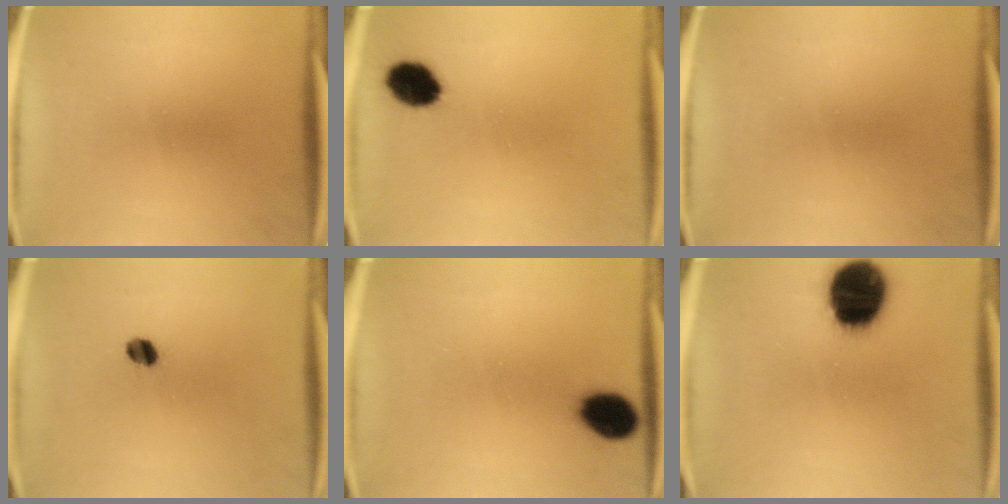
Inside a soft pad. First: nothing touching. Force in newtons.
{"total": 7.0}
{"total": 0.0}
{"total": 3.2}
{"total": 7.8}
{"total": 19.3}